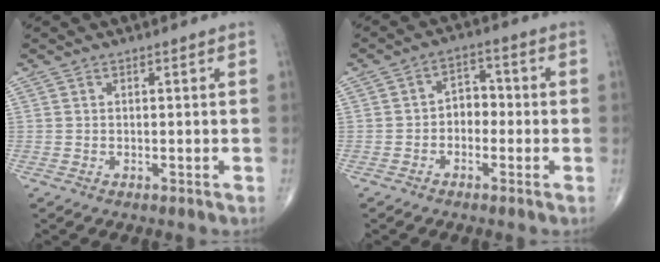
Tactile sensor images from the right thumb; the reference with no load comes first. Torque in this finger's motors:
{"motor_torque": [-0.15, 0.22, 0.25, -0.02, 0.05]}